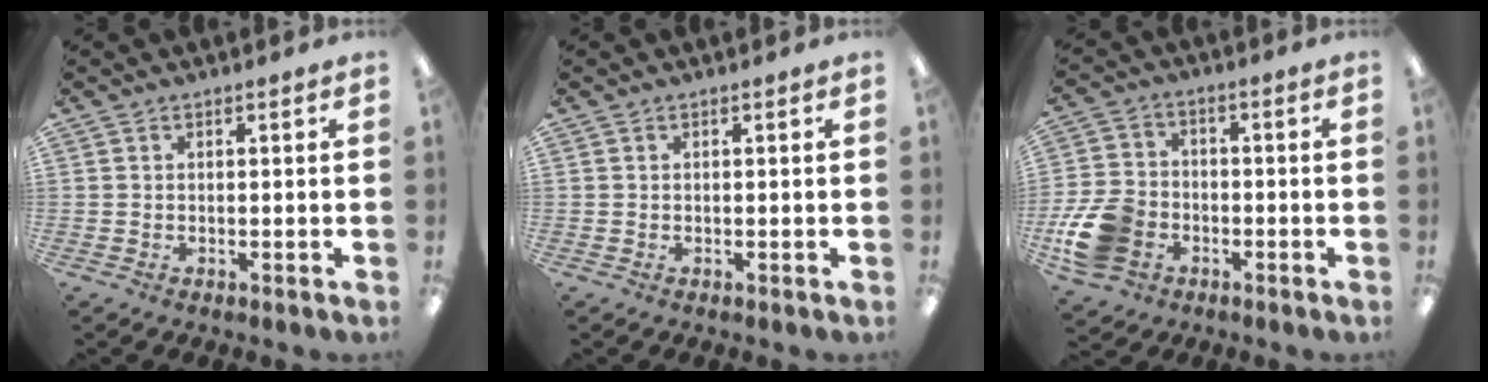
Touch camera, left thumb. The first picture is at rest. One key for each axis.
{"total": 0.0}
{"total": 12.4, "fx": -4.9, "fy": 9.2, "fz": 6.8, "tx": -0.141, "ty": 0.030, "tz": -0.086}